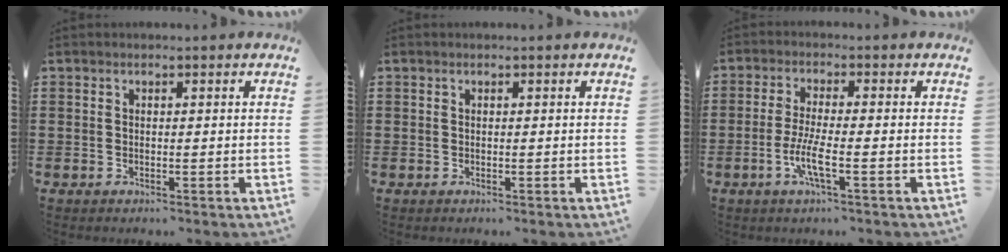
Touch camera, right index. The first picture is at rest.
{"total": 0.0}
{"total": 5.3, "force": [-2.0, 0.7, 4.9], "torque": [-0.104, -0.011, -0.042]}